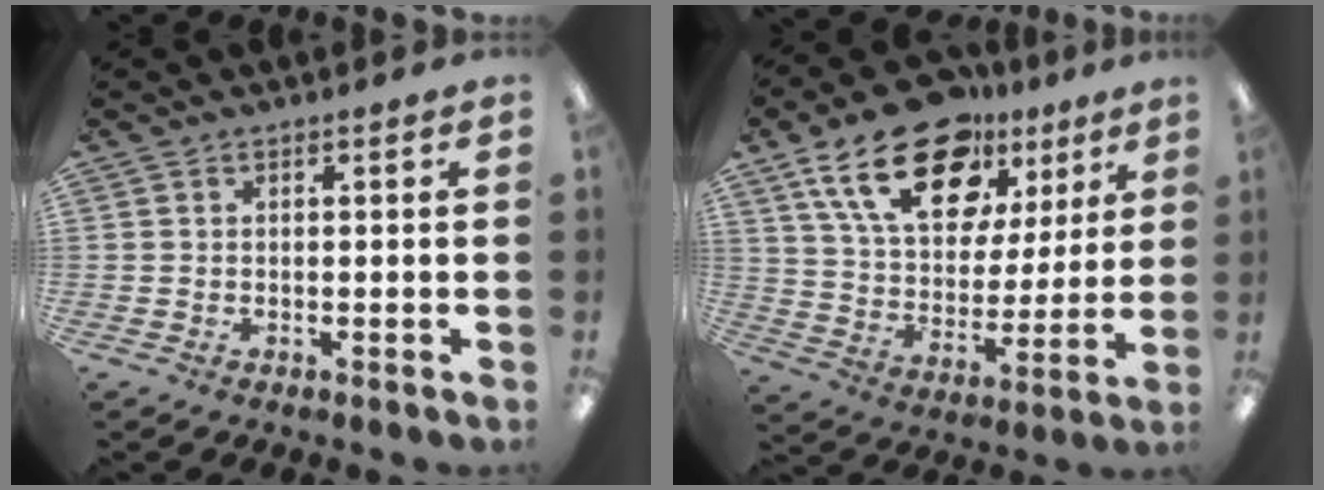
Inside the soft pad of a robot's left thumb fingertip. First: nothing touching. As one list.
[{"total": 22.3, "force": [13.4, 12.3, 12.9], "torque": [-0.223, -0.057, 0.237]}]